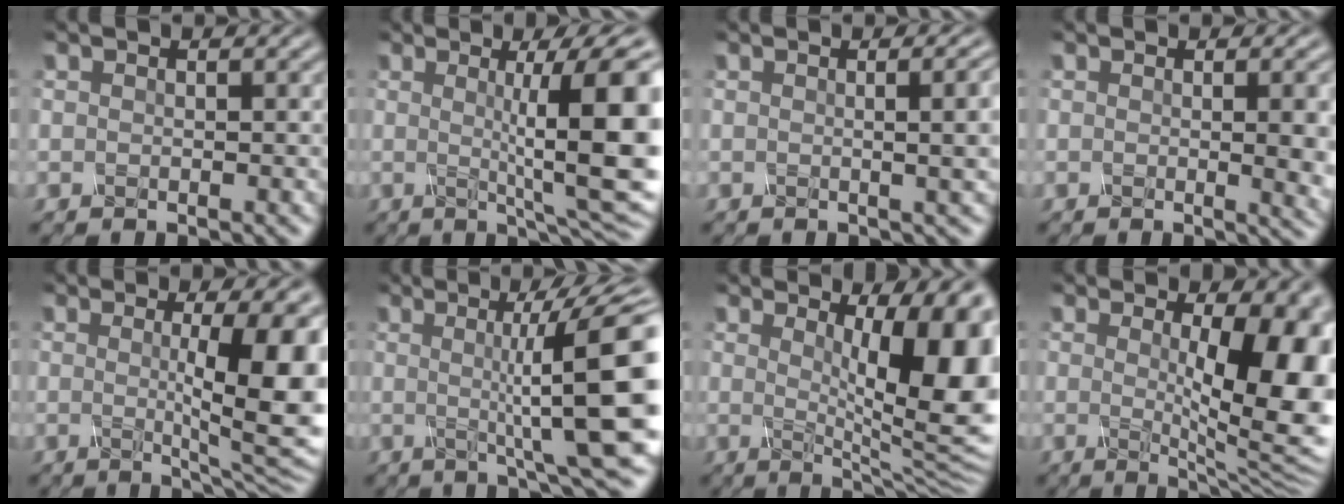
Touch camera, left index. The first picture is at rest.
{"total": 12.2, "force": [0.8, 2.6, 11.9], "torque": [-0.131, 0.009, 0.015]}
{"total": 5.8, "force": [0.4, 2.4, 5.3], "torque": [-0.027, 0.017, 0.001]}
{"total": 4.8, "force": [0.1, 1.5, 4.5], "torque": [-0.042, -0.002, 0.004]}
{"total": 9.8, "force": [0.6, 2.4, 9.5], "torque": [-0.117, -0.009, 0.011]}
{"total": 11.1, "force": [0.5, 1.7, 10.9], "torque": [-0.131, 0.006, 0.006]}
{"total": 12.2, "force": [2.0, 3.4, 11.5], "torque": [-0.128, -0.013, 0.032]}
{"total": 11.7, "force": [0.6, 3.4, 11.2], "torque": [-0.120, -0.008, 0.011]}